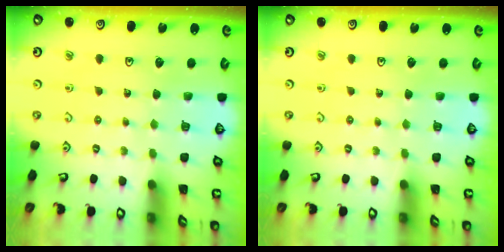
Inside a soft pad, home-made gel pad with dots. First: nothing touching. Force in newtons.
{"total": 0.0}